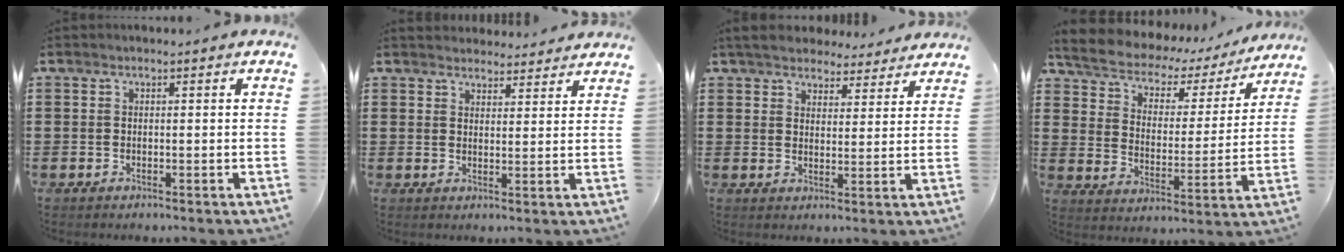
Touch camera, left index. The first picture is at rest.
{"total": 3.3, "force": [3.2, 0.6, -0.1], "torque": [0.001, -0.015, 0.060]}
{"total": 4.6, "force": [4.5, 0.9, 0.6], "torque": [-0.033, -0.020, 0.081]}
{"total": 4.3, "force": [3.7, 2.0, 1.0], "torque": [-0.042, -0.028, 0.056]}